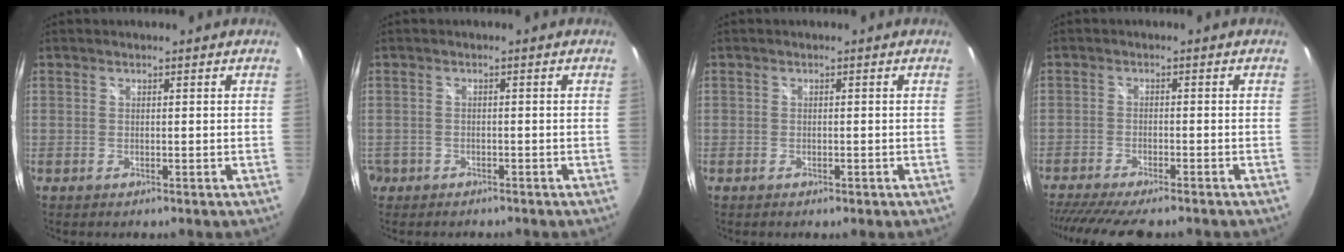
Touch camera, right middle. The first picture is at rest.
{"total": 3.3, "force": [-2.0, 2.5, 0.5], "torque": [-0.027, -0.002, -0.035]}
{"total": 0.9, "force": [-0.4, 0.7, 0.4], "torque": [-0.008, -0.003, -0.007]}
{"total": 11.8, "force": [-10.2, 1.6, 5.8], "torque": [-0.129, -0.031, -0.163]}